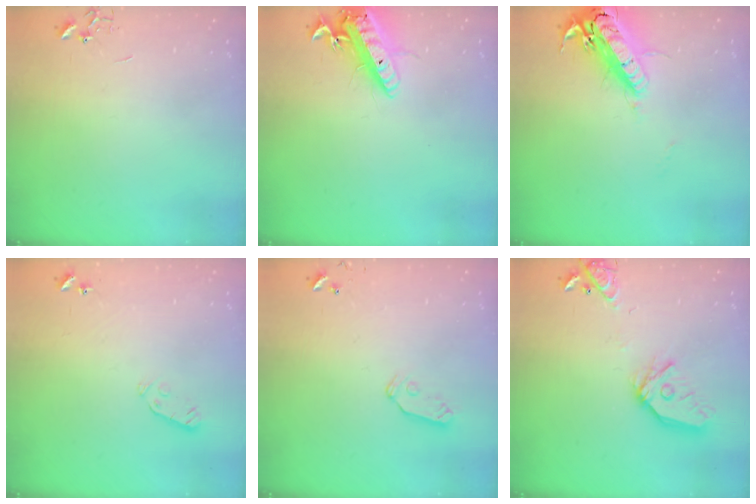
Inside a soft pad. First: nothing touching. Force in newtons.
{"total": 16.3, "press": 16.0, "slide": 3.0}
{"total": 19.1, "press": 18.6, "slide": 4.1}
{"total": 3.0, "press": 2.9, "slide": 0.7}
{"total": 6.5, "press": 6.5, "slide": 0.4}
{"total": 17.1, "press": 16.9, "slide": 2.1}